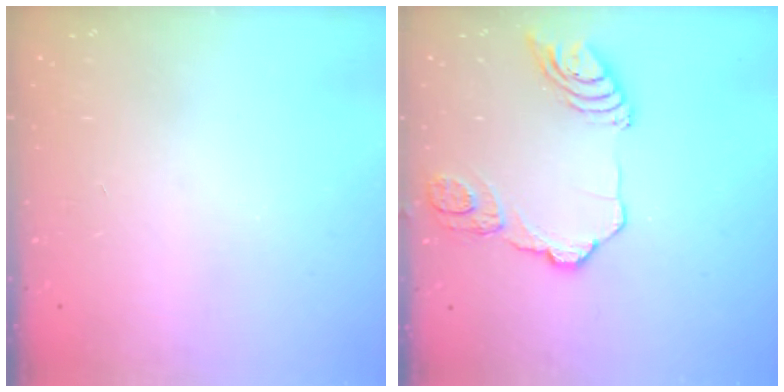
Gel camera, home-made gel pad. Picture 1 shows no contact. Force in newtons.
{"total": 13.7, "press": 13.6, "slide": 1.5}